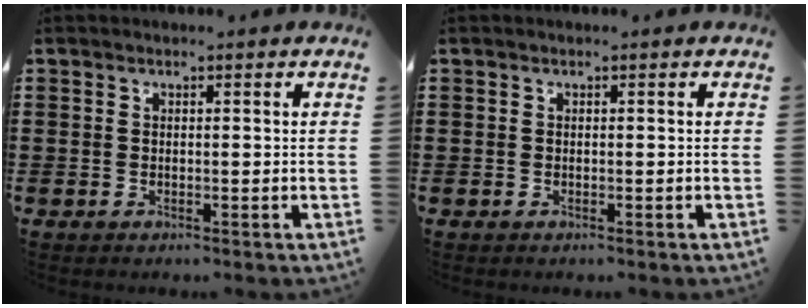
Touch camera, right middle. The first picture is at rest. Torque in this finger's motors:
{"motor_torque": [0.00, 0.00, 0.00, -0.01]}